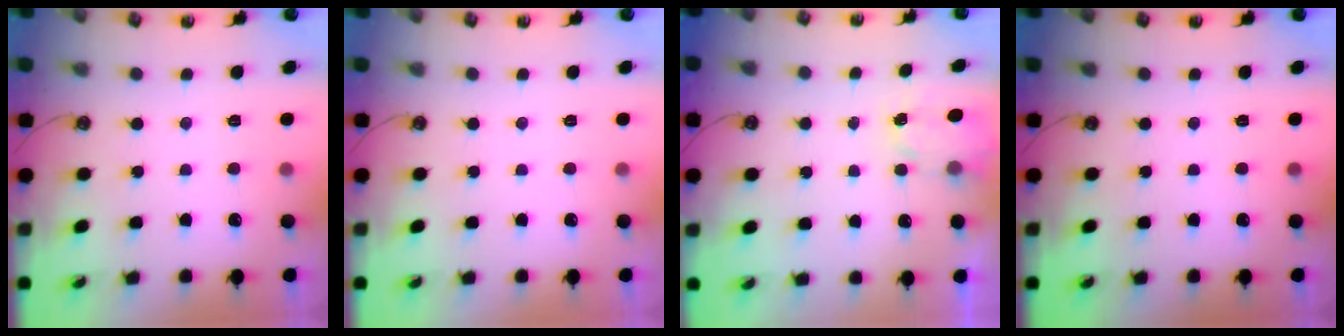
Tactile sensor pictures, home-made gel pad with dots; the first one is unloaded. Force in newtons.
{"total": 0.0}
{"total": 2.6, "press": 2.6, "slide": 0.4}
{"total": 0.0}